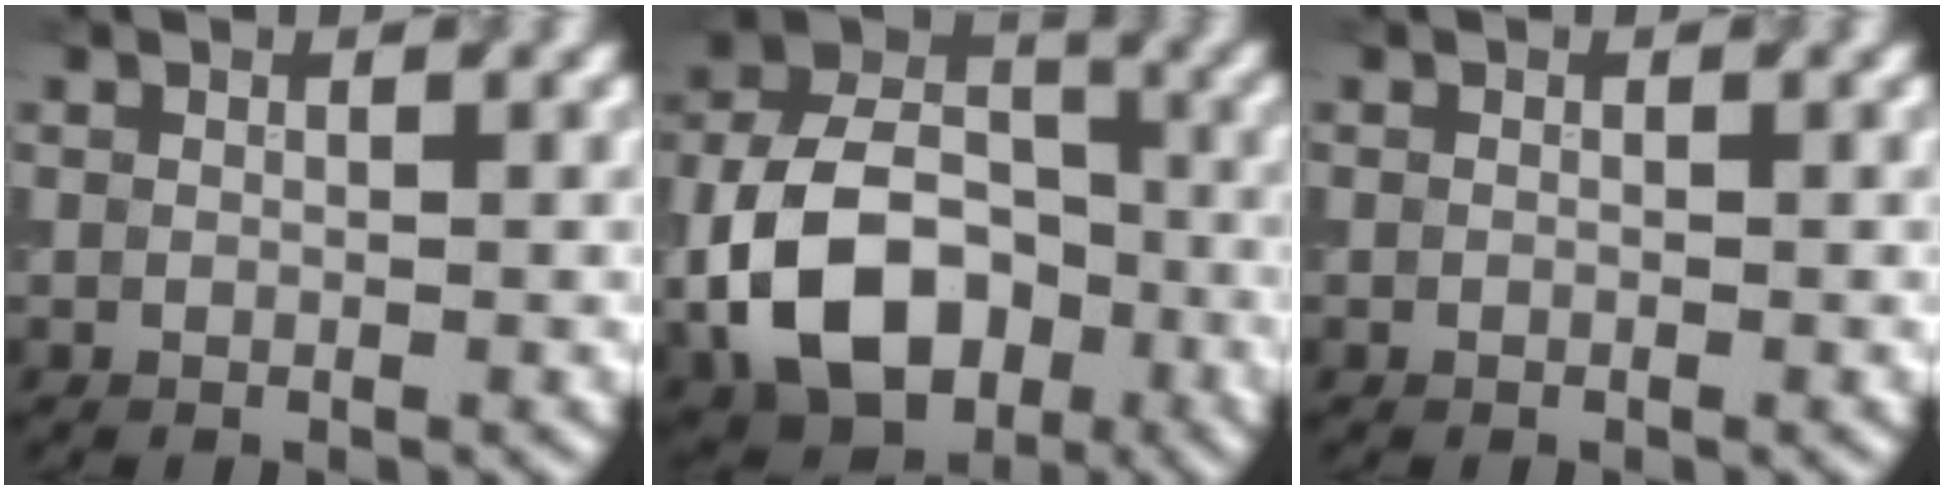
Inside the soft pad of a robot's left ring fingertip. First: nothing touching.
{"total": 11.6, "force": [-3.6, 8.0, 7.6], "torque": [-0.155, -0.001, -0.069]}
{"total": 0.0}